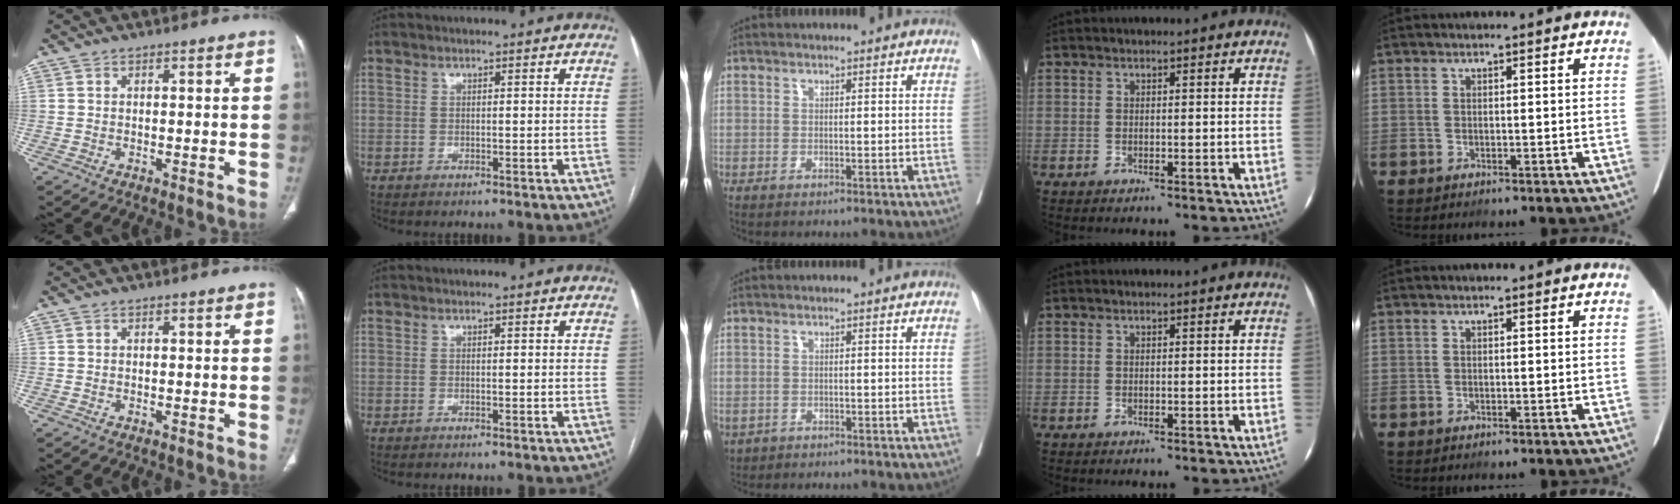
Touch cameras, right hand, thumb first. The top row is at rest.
{"middle": {"total": 2.3, "force": [-1.2, 1.7, 0.9], "torque": [-0.019, -0.003, -0.015]}}